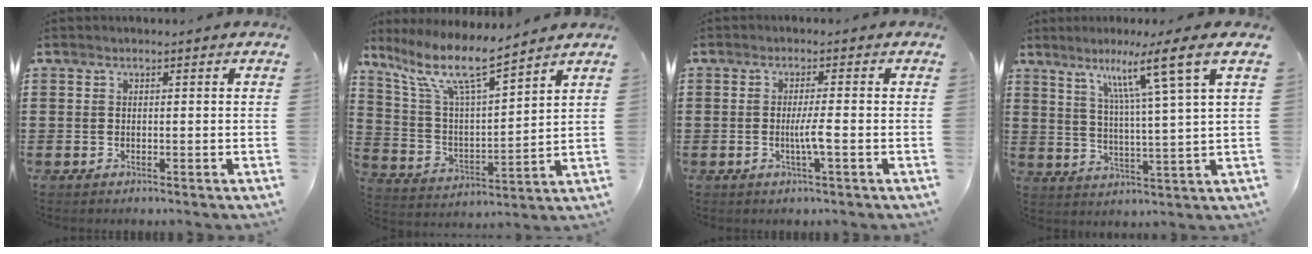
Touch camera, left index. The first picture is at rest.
{"total": 10.3, "force": [8.0, 1.6, 6.3], "torque": [-0.151, -0.040, 0.135]}
{"total": 3.4, "force": [-0.7, -0.1, 3.3], "torque": [-0.064, -0.008, -0.018]}
{"total": 10.1, "force": [6.1, -1.0, 7.9], "torque": [-0.146, -0.022, 0.089]}